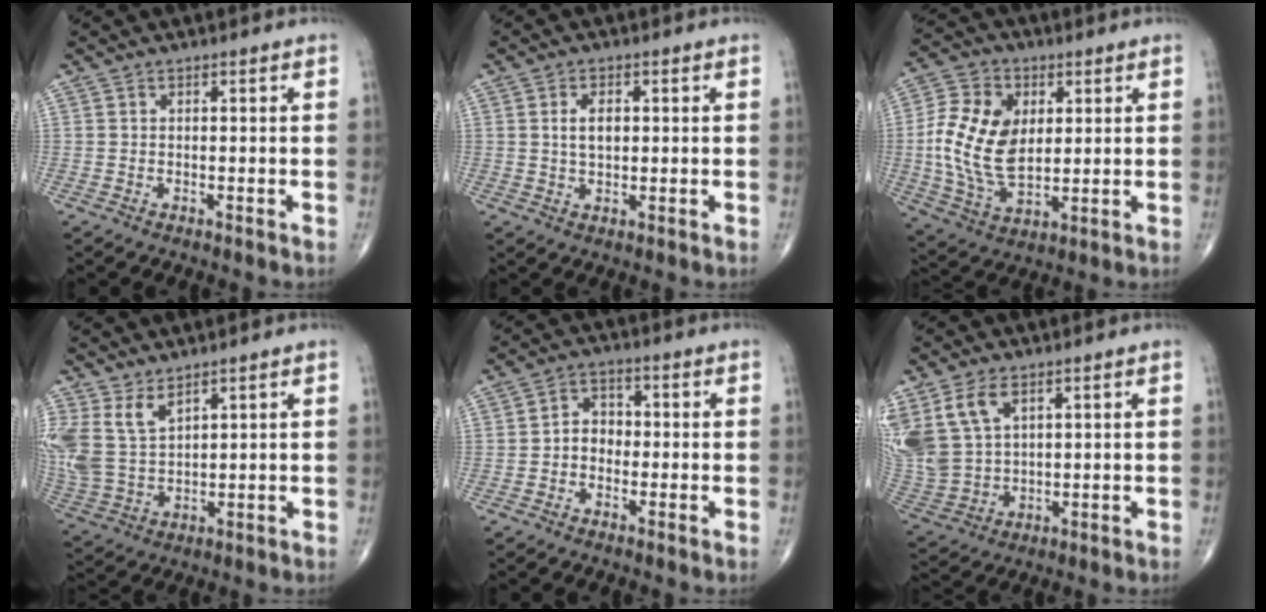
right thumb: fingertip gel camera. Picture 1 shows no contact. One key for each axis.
{"total": 4.1, "fx": 0.8, "fy": 2.4, "fz": 3.2, "tx": -0.054, "ty": -0.001, "tz": 0.015}
{"total": 15.8, "fx": 1.8, "fy": 10.2, "fz": 12.0, "tx": -0.220, "ty": -0.006, "tz": 0.037}
{"total": 8.9, "fx": 5.1, "fy": 4.6, "fz": 5.7, "tx": -0.122, "ty": -0.020, "tz": 0.121}
{"total": 4.7, "fx": -0.8, "fy": 3.9, "fz": 2.6, "tx": -0.023, "ty": 0.022, "tz": -0.023}
{"total": 15.3, "fx": 6.8, "fy": 9.9, "fz": 9.5, "tx": -0.220, "ty": -0.010, "tz": 0.150}